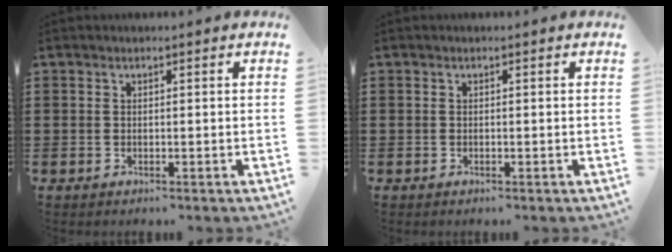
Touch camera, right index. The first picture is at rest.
{"total": 0.0}